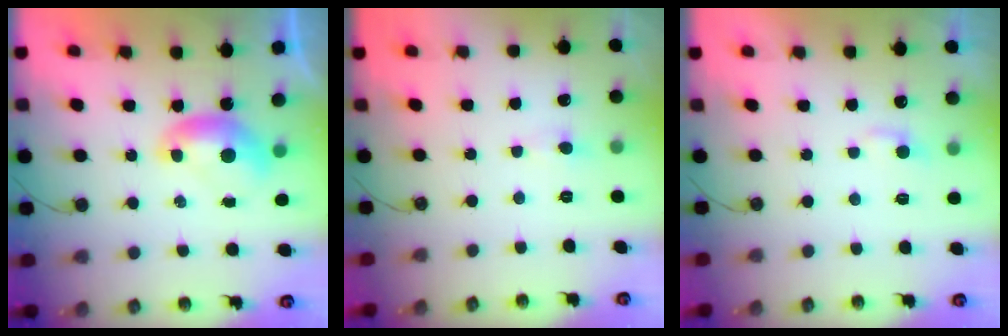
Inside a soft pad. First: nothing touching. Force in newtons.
{"total": 0.7, "press": 0.5, "slide": 0.5}
{"total": 1.8, "press": 1.7, "slide": 0.5}